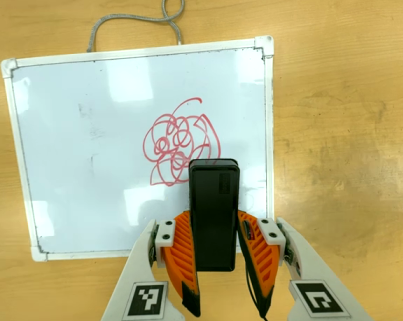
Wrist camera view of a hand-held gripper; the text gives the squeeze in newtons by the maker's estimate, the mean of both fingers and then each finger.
{"total": 3.8, "left": 2.6, "right": 5.0}